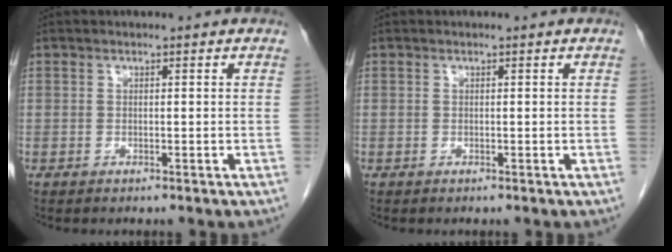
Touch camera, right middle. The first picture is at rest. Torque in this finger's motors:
{"motor_torque": [0.00, -0.01, 0.00, -0.01]}